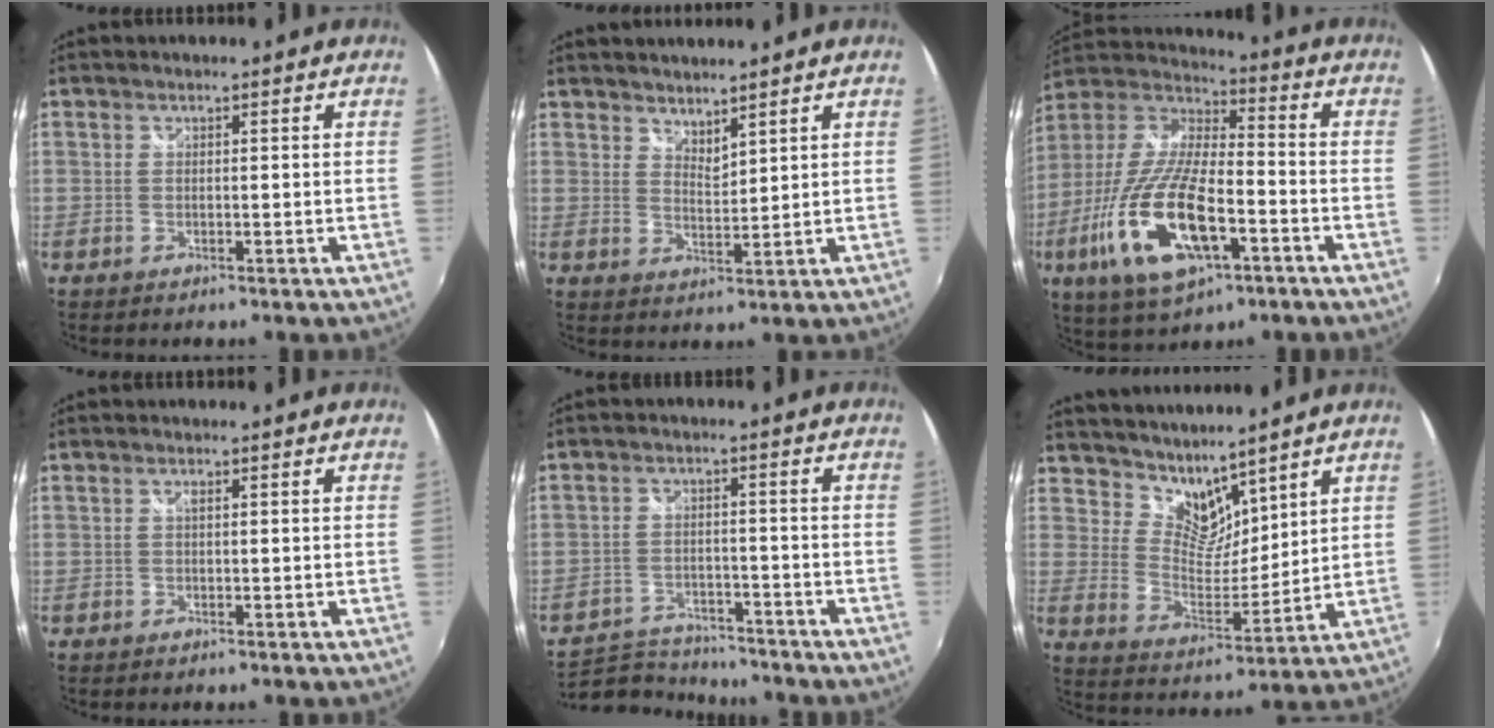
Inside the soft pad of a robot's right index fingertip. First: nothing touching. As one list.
[{"total": 3.5, "force": [3.2, 0.9, 1.1], "torque": [-0.013, -0.003, 0.056]}, {"total": 21.2, "force": [-8.1, 7.9, 17.8], "torque": [-0.371, -0.035, -0.150]}, {"total": 0.5, "force": [0.1, 0.0, 0.5], "torque": [-0.010, 0.003, 0.001]}, {"total": 10.2, "force": [-9.3, 3.6, 2.1], "torque": [-0.069, 0.007, -0.148]}, {"total": 8.5, "force": [7.2, 3.6, 2.6], "torque": [-0.039, -0.007, 0.137]}]